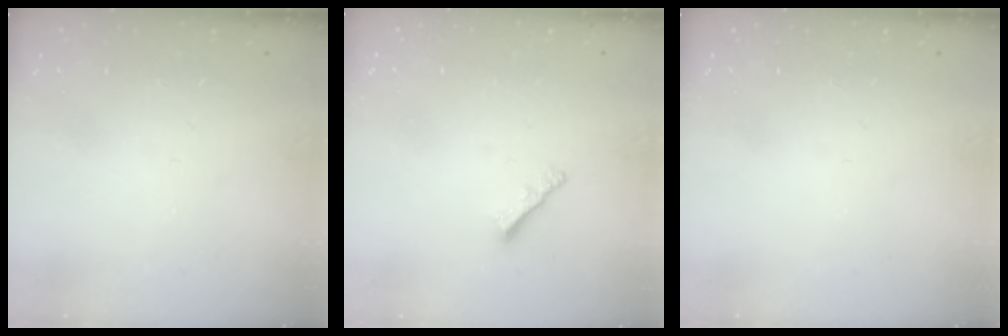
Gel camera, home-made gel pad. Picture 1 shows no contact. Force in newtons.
{"total": 1.9, "press": 1.8, "slide": 0.5}
{"total": 0.0}